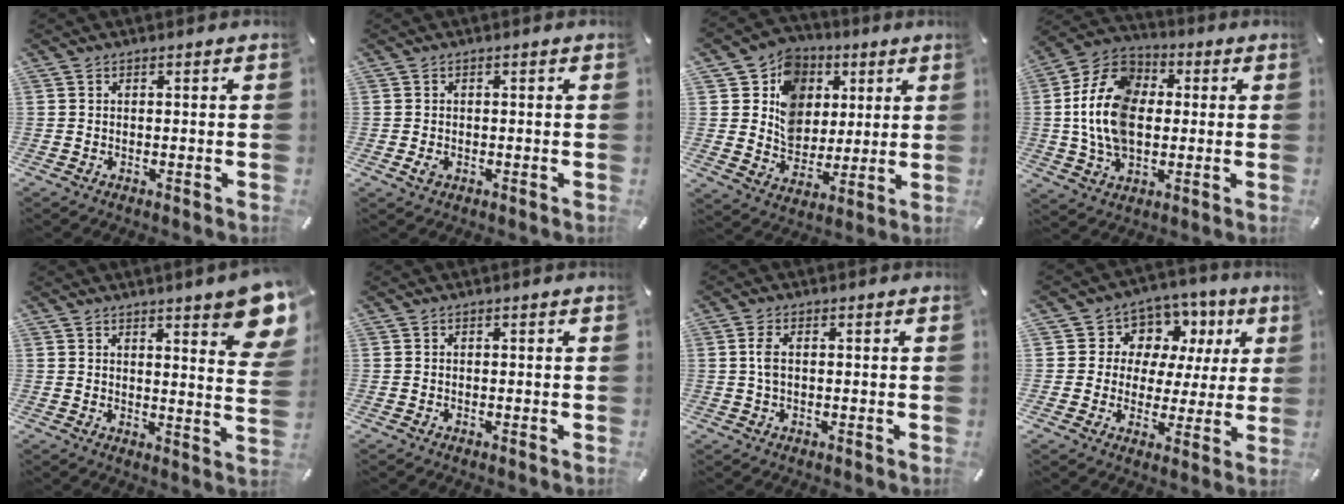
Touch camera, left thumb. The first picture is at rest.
{"total": 1.8, "force": [-0.4, 1.2, 1.2], "torque": [-0.028, -0.001, -0.009]}
{"total": 12.3, "force": [2.8, 11.3, 4.0], "torque": [-0.071, -0.011, 0.058]}
{"total": 16.3, "force": [0.3, 12.0, 10.9], "torque": [-0.247, 0.015, 0.004]}
{"total": 9.5, "force": [6.4, 1.9, 6.8], "torque": [-0.086, -0.051, 0.108]}
{"total": 0.0}
{"total": 3.1, "force": [0.4, 1.4, 2.7], "torque": [-0.063, 0.003, 0.003]}
{"total": 8.7, "force": [2.9, 8.0, 1.7], "torque": [-0.032, -0.029, 0.054]}